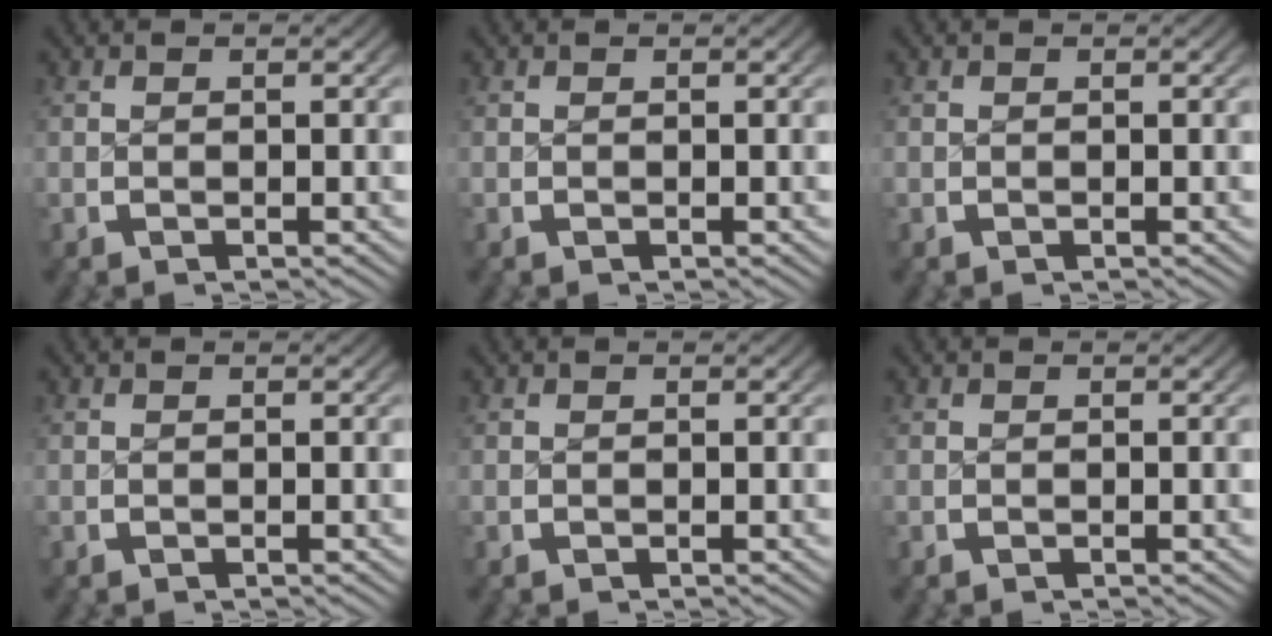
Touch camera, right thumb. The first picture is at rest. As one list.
[{"total": 0.0}, {"total": 0.0}, {"total": 0.0}, {"total": 0.0}, {"total": 0.0}]